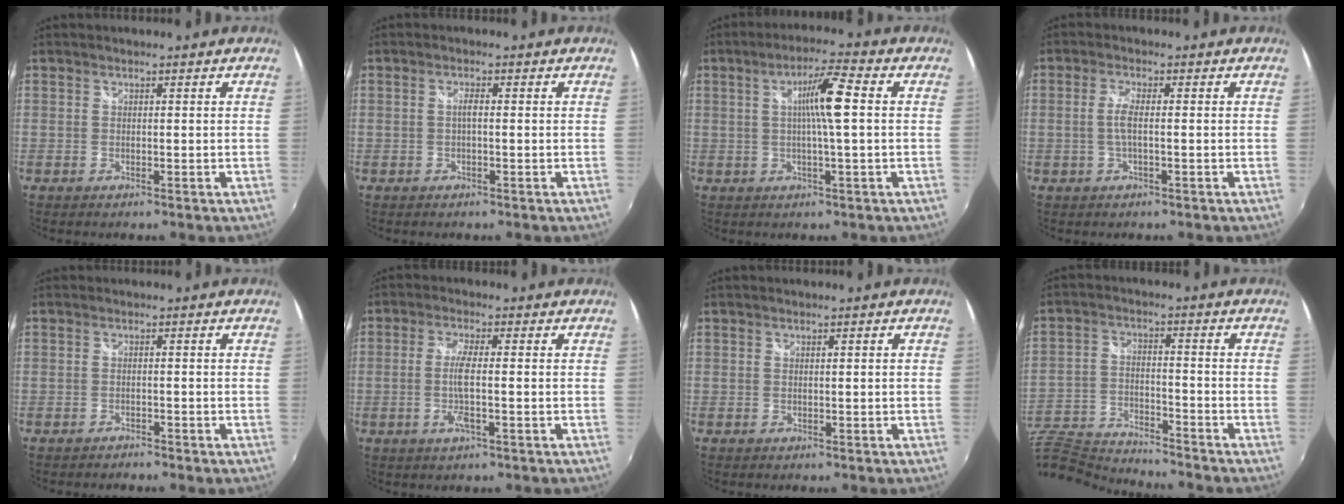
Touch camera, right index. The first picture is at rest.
{"total": 1.2, "force": [-0.1, 0.1, 1.2], "torque": [-0.022, 0.004, -0.004]}
{"total": 7.4, "force": [0.8, 0.0, 7.4], "torque": [-0.126, 0.007, 0.013]}
{"total": 2.8, "force": [-0.4, 0.3, 2.7], "torque": [-0.056, 0.000, -0.007]}
{"total": 1.5, "force": [-1.4, 0.5, 0.1], "torque": [-0.011, -0.004, -0.025]}
{"total": 4.9, "force": [-1.3, 0.2, 4.7], "torque": [-0.092, -0.009, -0.024]}
{"total": 0.6, "force": [-0.1, 0.0, 0.6], "torque": [-0.007, 0.003, -0.002]}
{"total": 16.0, "force": [-14.5, 3.9, 5.5], "torque": [-0.146, -0.023, -0.260]}